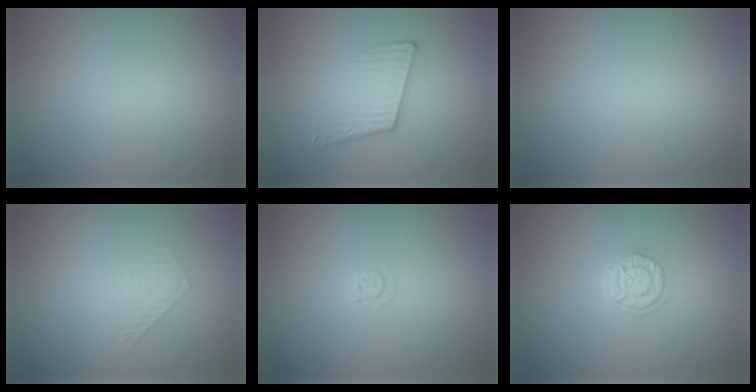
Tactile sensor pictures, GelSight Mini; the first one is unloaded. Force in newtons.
{"total": 3.1, "press": 2.7, "slide": 1.4}
{"total": 0.0}
{"total": 1.0, "press": 0.4, "slide": 0.9}
{"total": 0.9, "press": 0.9, "slide": 0.1}
{"total": 3.1, "press": 2.5, "slide": 1.9}